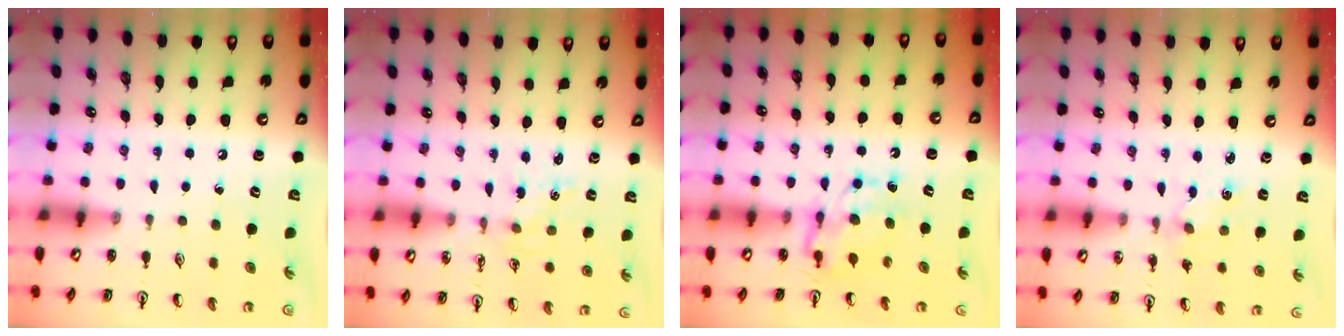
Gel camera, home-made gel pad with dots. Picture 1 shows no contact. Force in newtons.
{"total": 0.7, "press": 0.6, "slide": 0.2}
{"total": 8.0, "press": 8.0, "slide": 0.3}
{"total": 3.1, "press": 3.1, "slide": 0.4}